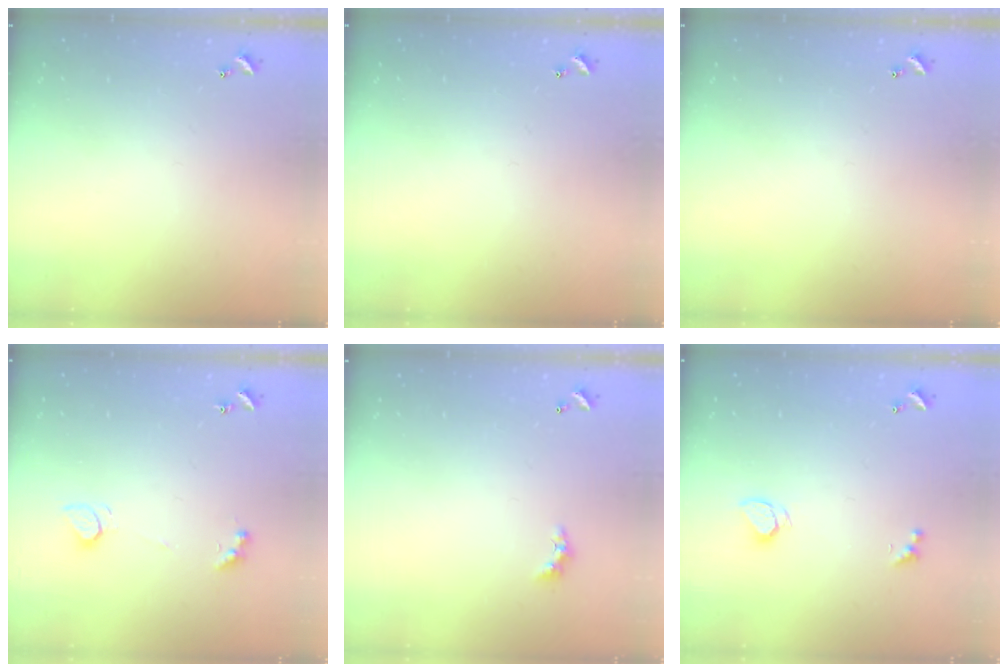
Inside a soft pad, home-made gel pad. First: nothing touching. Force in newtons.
{"total": 0.0}
{"total": 0.0}
{"total": 3.2, "press": 3.1, "slide": 0.7}
{"total": 1.3, "press": 1.2, "slide": 0.6}
{"total": 1.9, "press": 1.8, "slide": 0.4}